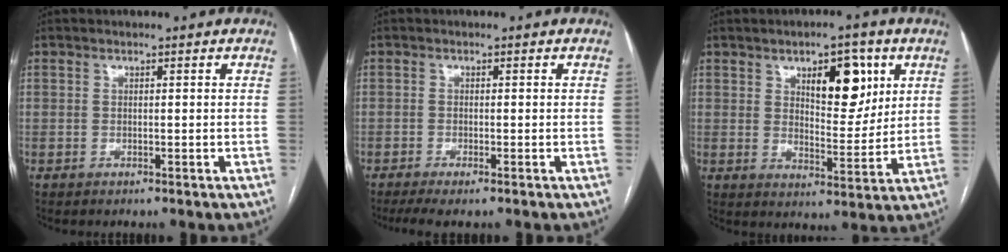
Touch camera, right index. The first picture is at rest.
{"total": 4.1, "force": [-2.9, 0.5, 2.9], "torque": [-0.049, -0.010, -0.048]}
{"total": 9.5, "force": [4.3, 3.8, 7.6], "torque": [-0.110, 0.002, 0.069]}